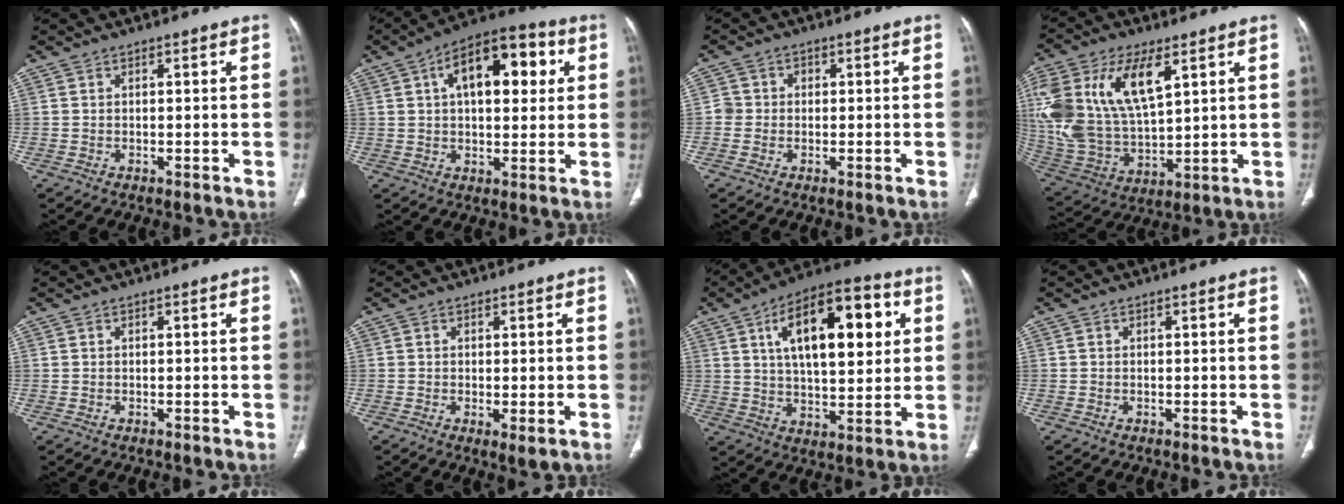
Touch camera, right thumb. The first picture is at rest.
{"total": 16.2, "force": [4.8, 8.2, 13.1], "torque": [-0.161, 0.018, 0.067]}
{"total": 2.6, "force": [-0.2, 2.6, 0.5], "torque": [0.014, 0.011, -0.009]}
{"total": 23.7, "force": [8.9, 12.3, 18.2], "torque": [-0.396, -0.014, 0.176]}
{"total": 0.0}
{"total": 2.0, "force": [-0.3, 0.5, 1.9], "torque": [-0.037, -0.011, -0.004]}
{"total": 21.0, "force": [6.5, 9.5, 17.5], "torque": [-0.241, -0.001, 0.097]}
{"total": 0.0}